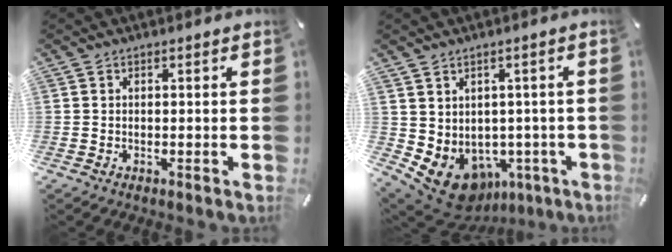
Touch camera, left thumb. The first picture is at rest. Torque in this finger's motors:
{"motor_torque": [1.26, 1.70, 0.63, -0.14, 0.17]}